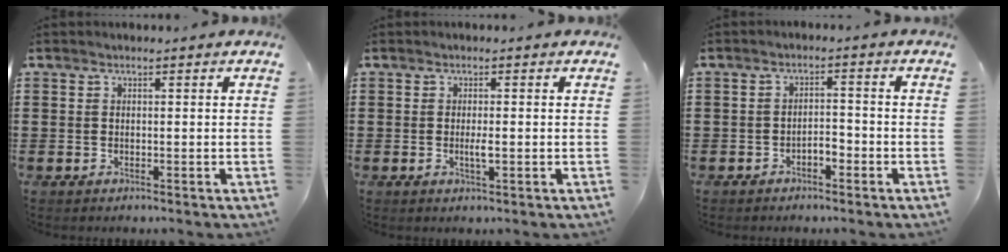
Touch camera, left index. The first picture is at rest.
{"total": 1.9, "force": [-0.3, 0.3, 1.9], "torque": [-0.035, -0.001, -0.005]}
{"total": 2.3, "force": [-1.8, 0.9, 1.1], "torque": [-0.025, 0.005, -0.038]}